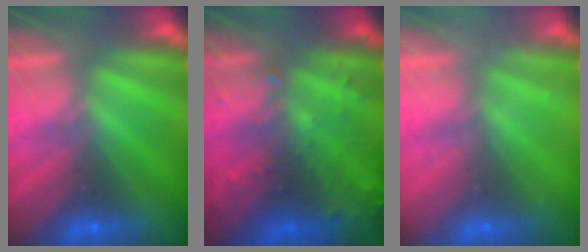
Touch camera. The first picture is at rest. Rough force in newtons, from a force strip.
{"total": 7.8}
{"total": 2.2}